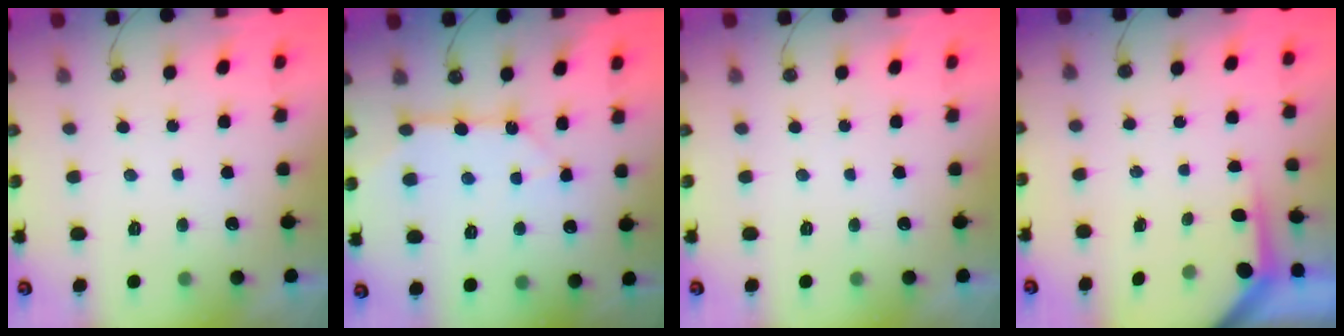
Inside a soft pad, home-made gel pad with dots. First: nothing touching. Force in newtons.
{"total": 10.4, "press": 10.4, "slide": 1.1}
{"total": 0.0}
{"total": 3.5, "press": 3.5, "slide": 0.3}